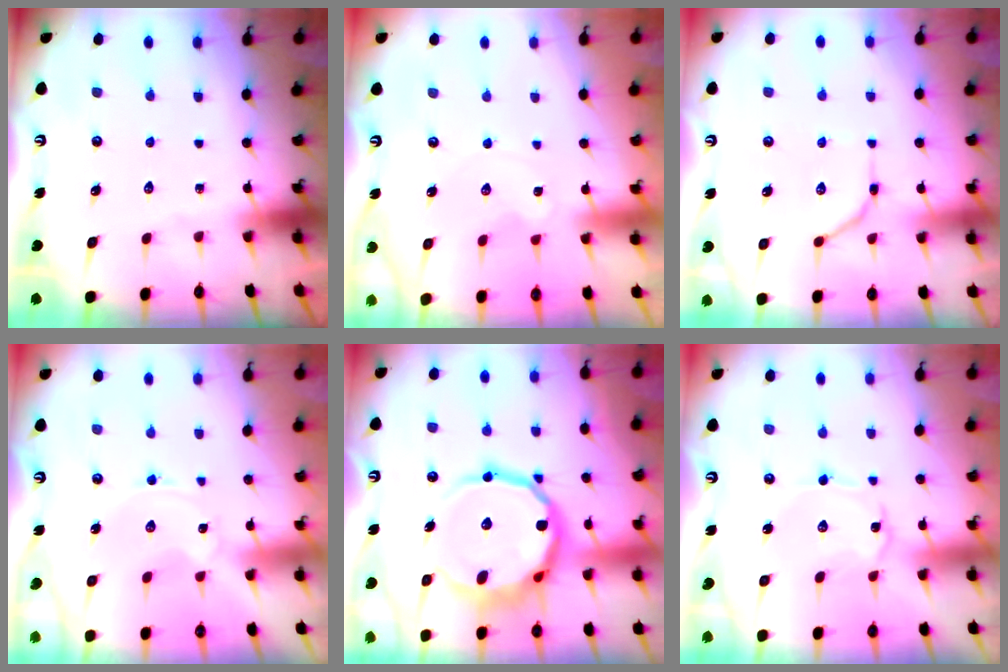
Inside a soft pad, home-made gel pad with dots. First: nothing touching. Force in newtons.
{"total": 0.0}
{"total": 5.6, "press": 5.6, "slide": 0.6}
{"total": 0.0}
{"total": 16.4, "press": 16.1, "slide": 3.0}
{"total": 1.4, "press": 1.3, "slide": 0.2}